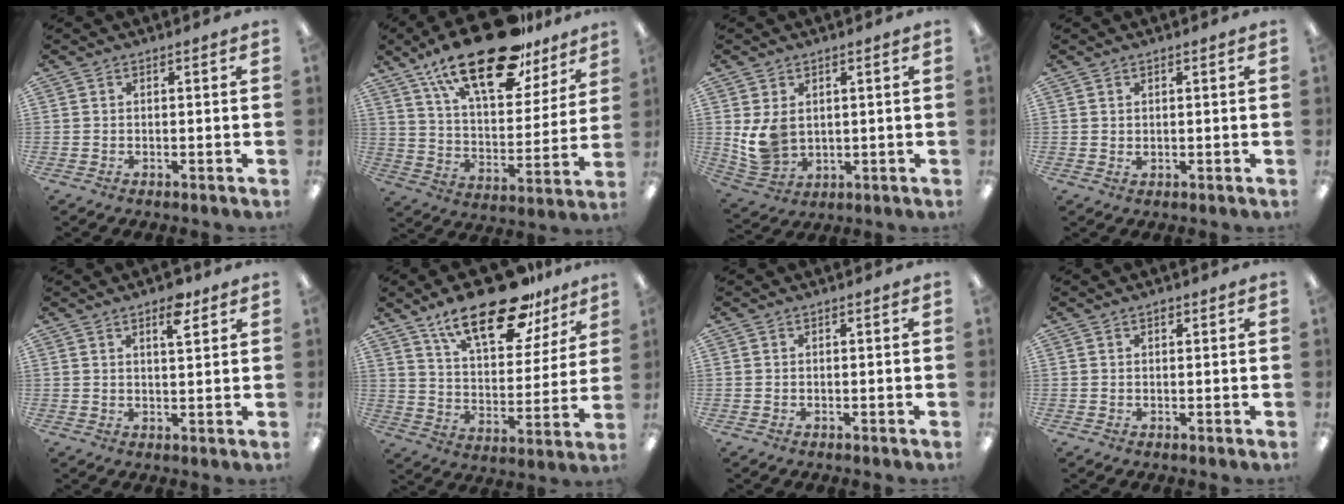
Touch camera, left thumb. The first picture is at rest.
{"total": 24.0, "force": [16.6, 9.5, 14.5], "torque": [-0.237, -0.093, 0.283]}
{"total": 7.5, "force": [1.9, 5.6, 4.5], "torque": [-0.092, -0.006, 0.039]}
{"total": 0.8, "force": [0.5, 0.5, 0.4], "torque": [-0.009, 0.002, 0.009]}
{"total": 5.9, "force": [3.8, 1.9, 4.1], "torque": [-0.051, -0.016, 0.057]}
{"total": 21.8, "force": [15.0, 8.8, 13.1], "torque": [-0.209, -0.079, 0.255]}
{"total": 0.0}
{"total": 1.1, "force": [0.7, 0.6, 0.5], "torque": [-0.011, 0.003, 0.012]}